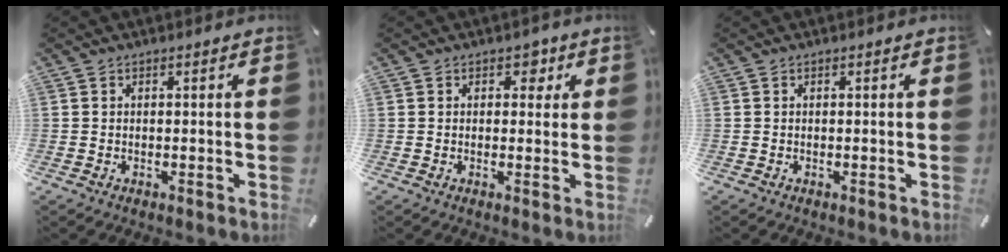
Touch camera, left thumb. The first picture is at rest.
{"total": 3.1, "force": [1.0, 2.3, 1.8], "torque": [-0.007, -0.003, 0.007]}
{"total": 0.0}